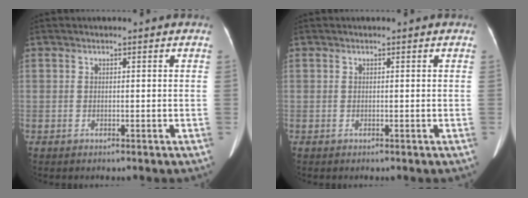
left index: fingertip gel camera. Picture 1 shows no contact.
{"total": 0.0}